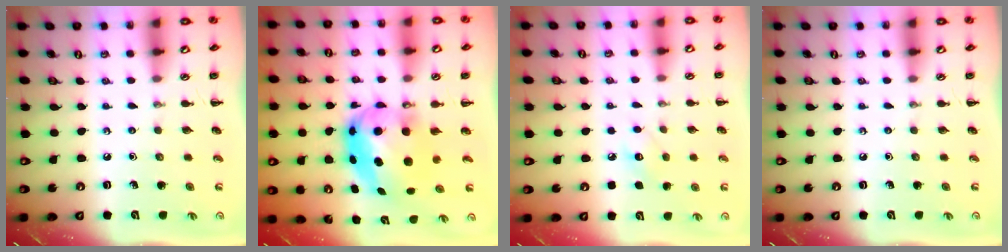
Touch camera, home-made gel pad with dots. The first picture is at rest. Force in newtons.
{"total": 9.2, "press": 8.8, "slide": 2.5}
{"total": 7.5, "press": 7.3, "slide": 1.5}
{"total": 0.0}